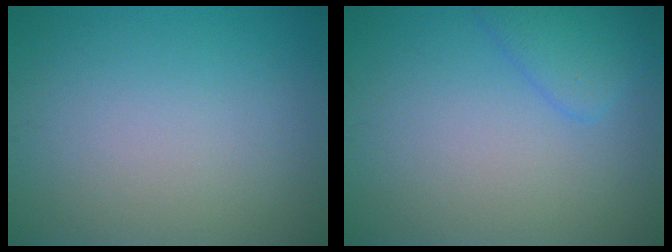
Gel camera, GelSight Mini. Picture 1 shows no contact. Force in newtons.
{"total": 2.5, "press": 2.5, "slide": 0.2}